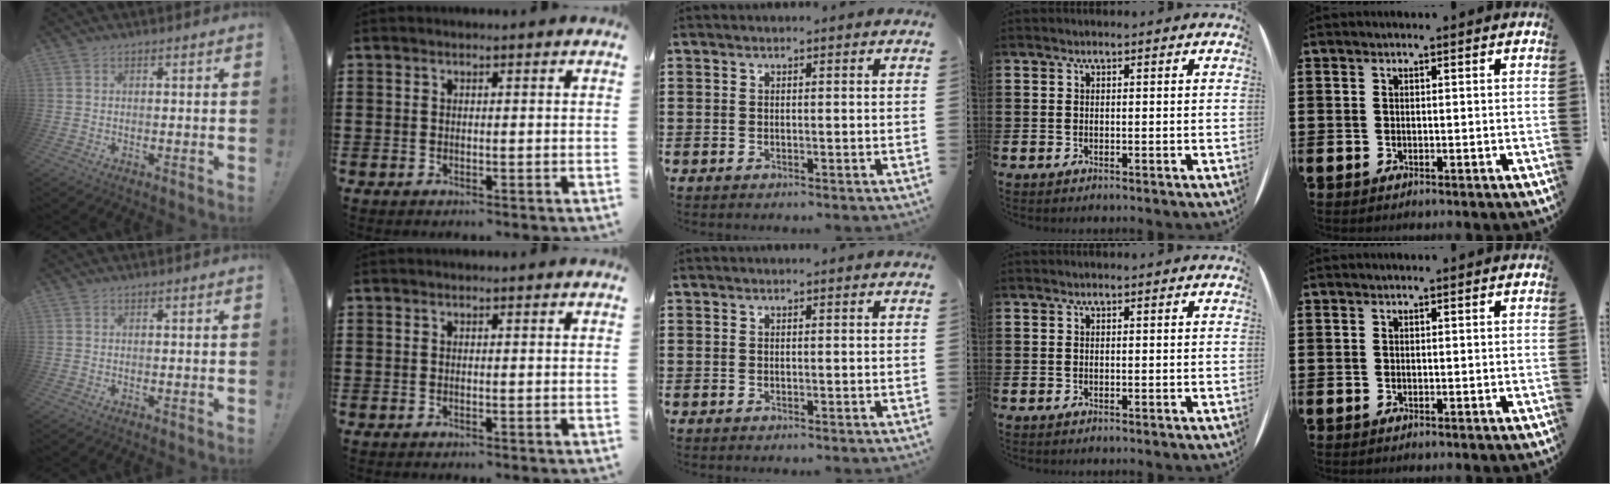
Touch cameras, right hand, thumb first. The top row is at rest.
{}